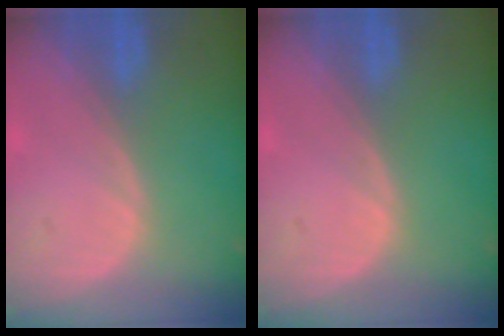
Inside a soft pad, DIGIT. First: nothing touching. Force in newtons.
{"total": 0.0}